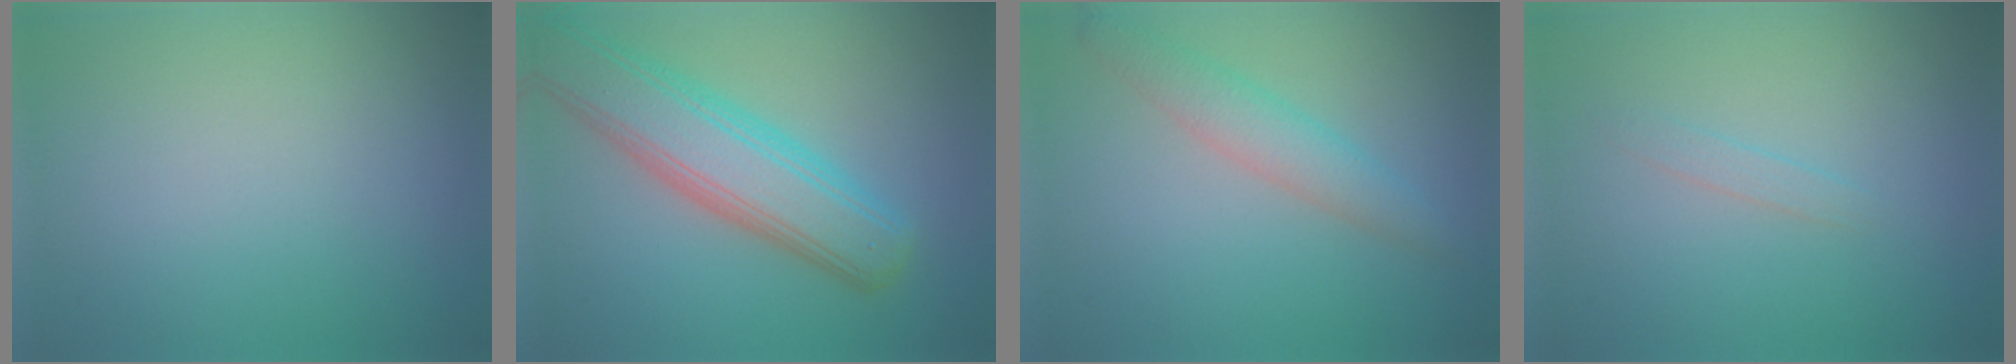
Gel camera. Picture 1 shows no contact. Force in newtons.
{"total": 7.4, "press": 7.4, "slide": 0.7}
{"total": 3.0, "press": 3.0, "slide": 0.1}
{"total": 0.8, "press": 0.8, "slide": 0.1}